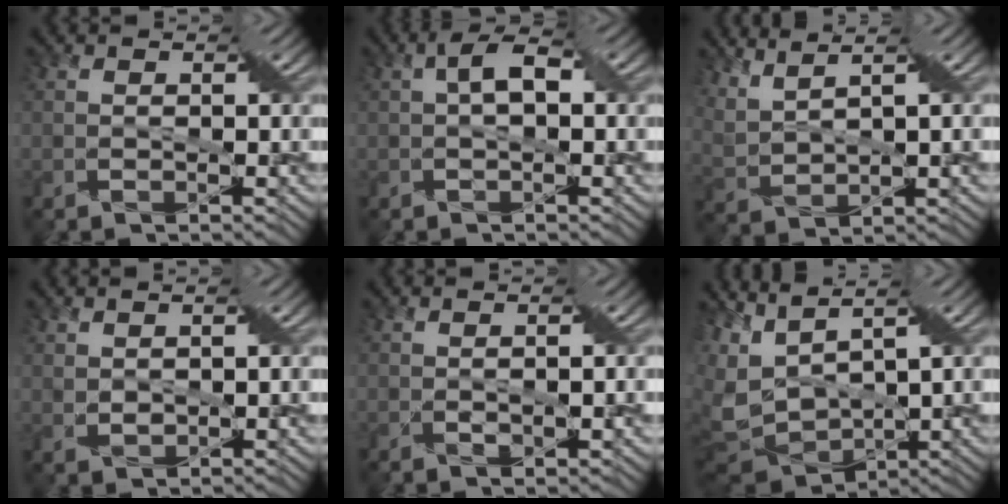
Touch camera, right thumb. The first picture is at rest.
{"total": 3.1, "force": [0.7, 0.8, 2.9], "torque": [-0.067, 0.007, 0.014]}
{"total": 4.8, "force": [4.2, -0.1, 2.3], "torque": [-0.087, 0.001, 0.097]}
{"total": 1.5, "force": [1.4, 0.4, 0.6], "torque": [-0.037, -0.007, 0.037]}
{"total": 1.4, "force": [0.3, 0.0, 1.4], "torque": [-0.033, -0.008, 0.014]}
{"total": 8.5, "force": [0.6, 4.1, 7.4], "torque": [-0.215, -0.018, 0.048]}